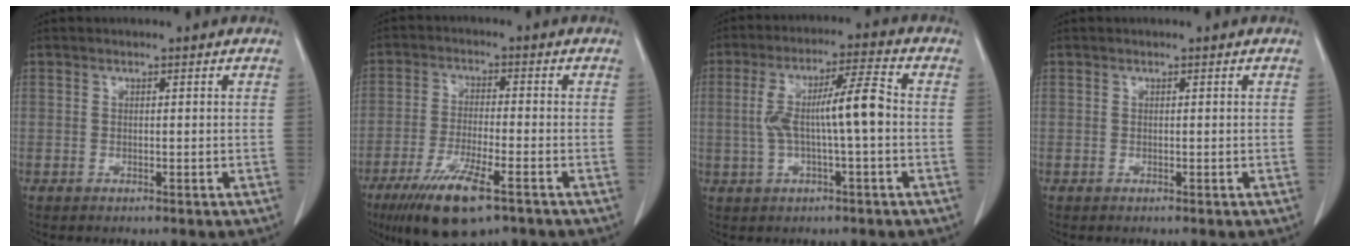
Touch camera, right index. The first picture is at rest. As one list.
[{"total": 11.1, "force": [-6.7, 2.2, 8.6], "torque": [-0.162, -0.025, -0.112]}, {"total": 9.2, "force": [-0.3, 0.9, 9.1], "torque": [-0.173, 0.027, -0.005]}, {"total": 0.0}]